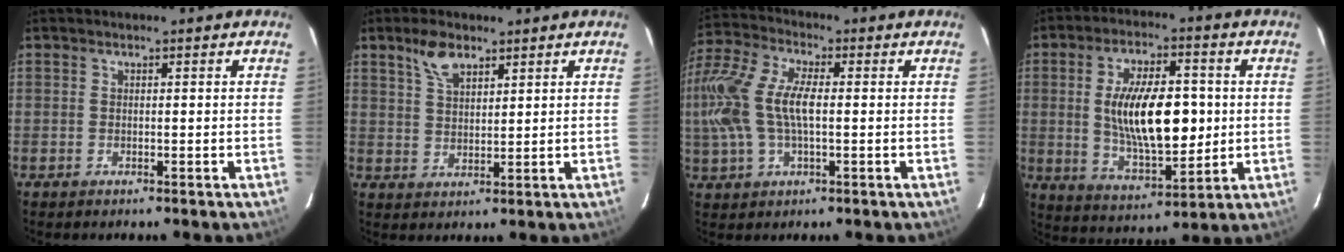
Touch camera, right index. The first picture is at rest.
{"total": 5.4, "force": [3.6, 2.5, 3.2], "torque": [-0.058, 0.009, 0.069]}
{"total": 16.9, "force": [0.2, 8.4, 14.6], "torque": [-0.317, 0.015, -0.001]}
{"total": 16.5, "force": [0.9, 7.2, 14.8], "torque": [-0.257, 0.000, 0.026]}